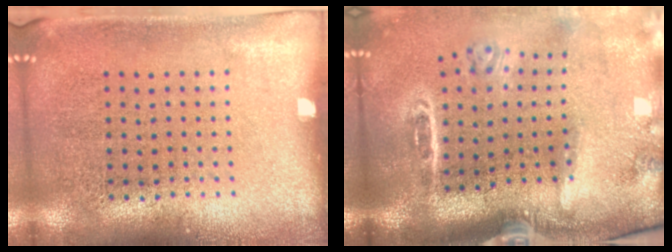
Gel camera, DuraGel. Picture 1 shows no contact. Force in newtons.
{"total": 3.1, "press": 2.1, "slide": 2.3}